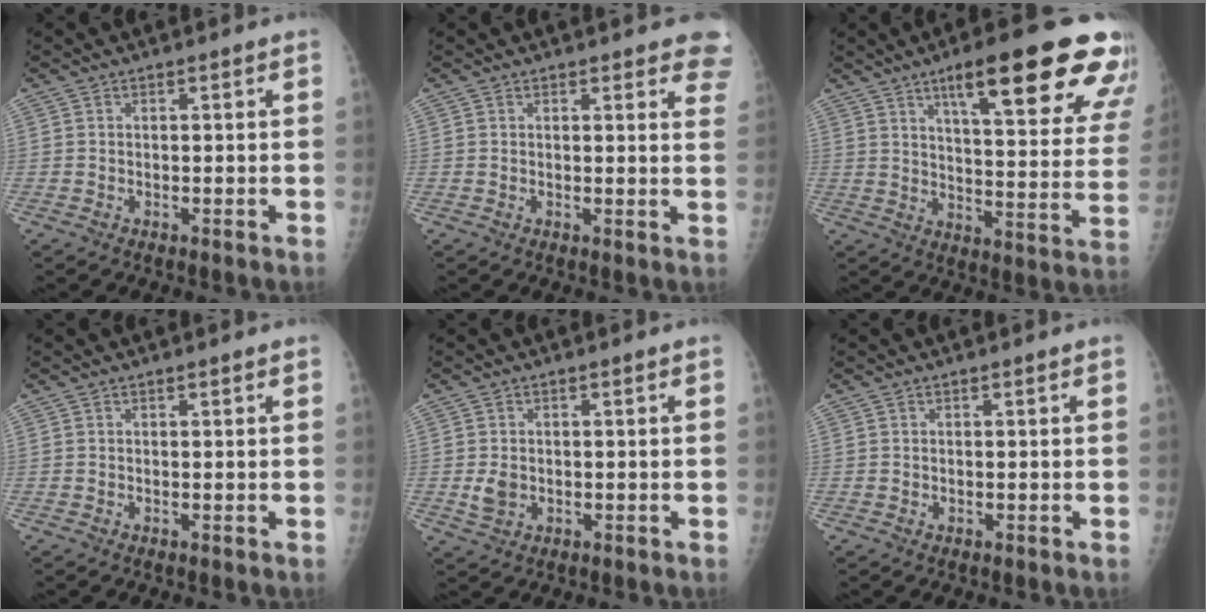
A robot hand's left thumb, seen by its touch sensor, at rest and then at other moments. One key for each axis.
{"total": 7.4, "fx": 5.9, "fy": 2.2, "fz": 4.0, "tx": -0.015, "ty": -0.021, "tz": 0.049}
{"total": 24.1, "fx": 14.1, "fy": 5.2, "fz": 18.9, "tx": -0.229, "ty": -0.046, "tz": 0.194}
{"total": 0.6, "fx": 0.5, "fy": -0.1, "fz": 0.4, "tx": -0.011, "ty": 0.000, "tz": 0.010}
{"total": 2.9, "fx": -0.1, "fy": 2.1, "fz": 2.0, "tx": -0.034, "ty": -0.001, "tz": 0.005}
{"total": 0.0}